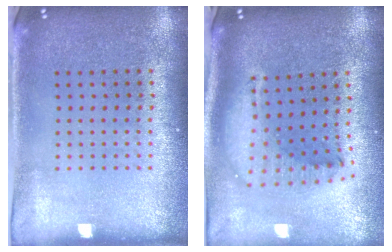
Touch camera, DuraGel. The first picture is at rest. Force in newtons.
{"total": 2.2, "press": 1.7, "slide": 1.4}